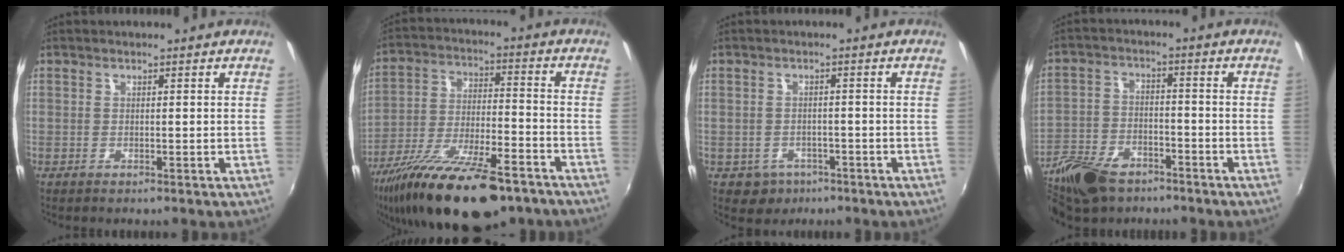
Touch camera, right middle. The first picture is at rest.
{"total": 23.1, "force": [-16.2, 7.0, 14.8], "torque": [-0.276, -0.049, -0.261]}
{"total": 4.3, "force": [-2.2, 3.5, 1.0], "torque": [-0.031, 0.002, -0.025]}
{"total": 12.5, "force": [-8.8, 6.4, 6.0], "torque": [-0.152, -0.010, -0.167]}